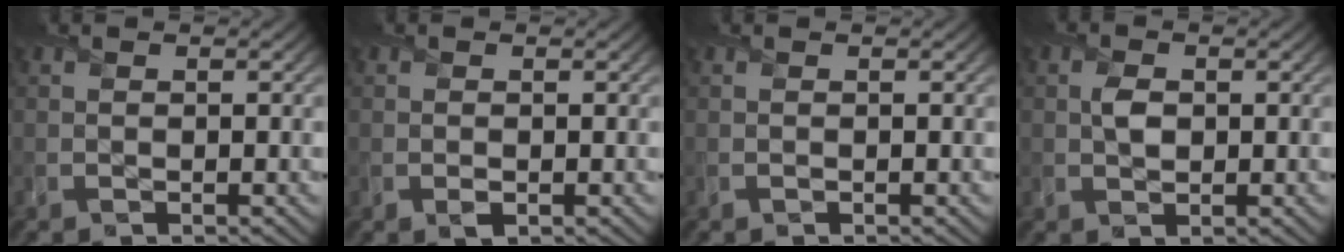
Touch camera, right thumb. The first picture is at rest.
{"total": 0.6, "force": [-0.1, 0.4, 0.4], "torque": [-0.007, -0.004, -0.002]}
{"total": 0.0}
{"total": 2.0, "force": [0.2, 1.5, 1.4], "torque": [-0.031, -0.001, 0.003]}